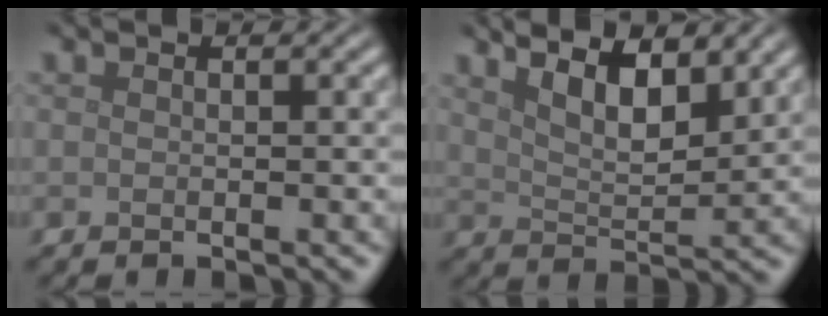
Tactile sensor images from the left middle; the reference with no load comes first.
{"total": 5.5, "force": [3.7, 1.8, 3.7], "torque": [-0.064, 0.008, 0.053]}